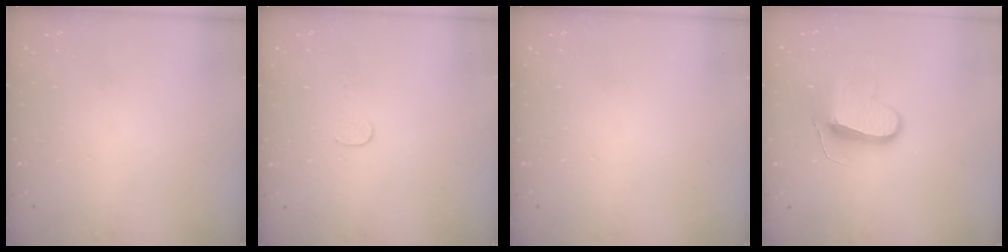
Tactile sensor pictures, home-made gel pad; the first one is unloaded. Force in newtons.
{"total": 2.7, "press": 2.7, "slide": 0.2}
{"total": 0.0}
{"total": 10.3, "press": 10.2, "slide": 1.2}